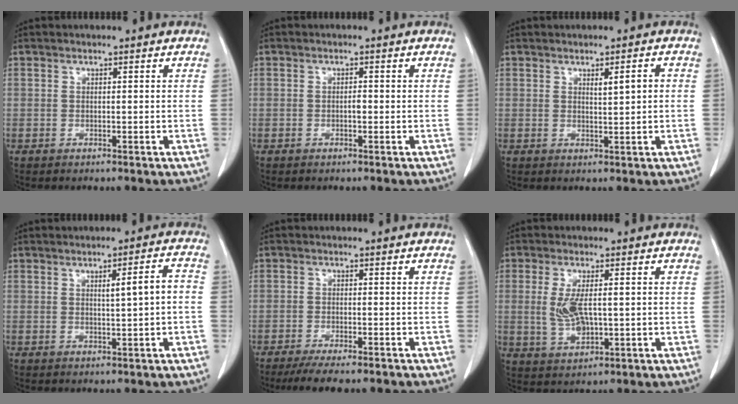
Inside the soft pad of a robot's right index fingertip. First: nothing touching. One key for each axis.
{"total": 0.9, "fx": -0.1, "fy": 0.3, "fz": 0.8, "tx": -0.012, "ty": 0.004, "tz": -0.001}
{"total": 2.5, "fx": 0.6, "fy": 0.3, "fz": 2.4, "tx": -0.041, "ty": 0.001, "tz": 0.013}
{"total": 3.8, "fx": 0.0, "fy": 0.2, "fz": 3.8, "tx": -0.059, "ty": 0.006, "tz": 0.003}
{"total": 9.4, "fx": -8.0, "fy": 1.6, "fz": 4.8, "tx": -0.063, "ty": -0.009, "tz": -0.113}
{"total": 5.9, "fx": 0.2, "fy": 2.0, "fz": 5.5, "tx": -0.120, "ty": 0.001, "tz": 0.012}